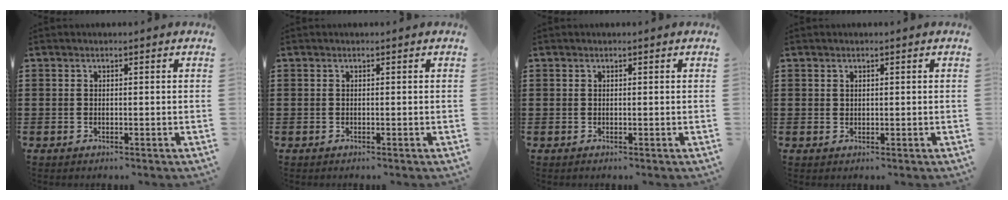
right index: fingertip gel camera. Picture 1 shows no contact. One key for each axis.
{"total": 0.0}
{"total": 0.0}
{"total": 0.8, "fx": 0.6, "fy": 0.5, "fz": 0.1, "tx": -0.004, "ty": 0.003, "tz": 0.011}